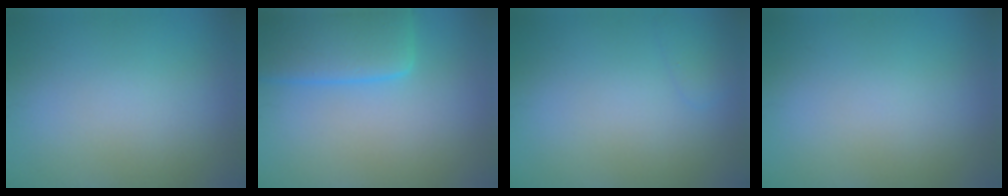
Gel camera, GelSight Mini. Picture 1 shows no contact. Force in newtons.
{"total": 7.0, "press": 7.0, "slide": 0.4}
{"total": 1.0, "press": 1.0, "slide": 0.1}
{"total": 0.0}